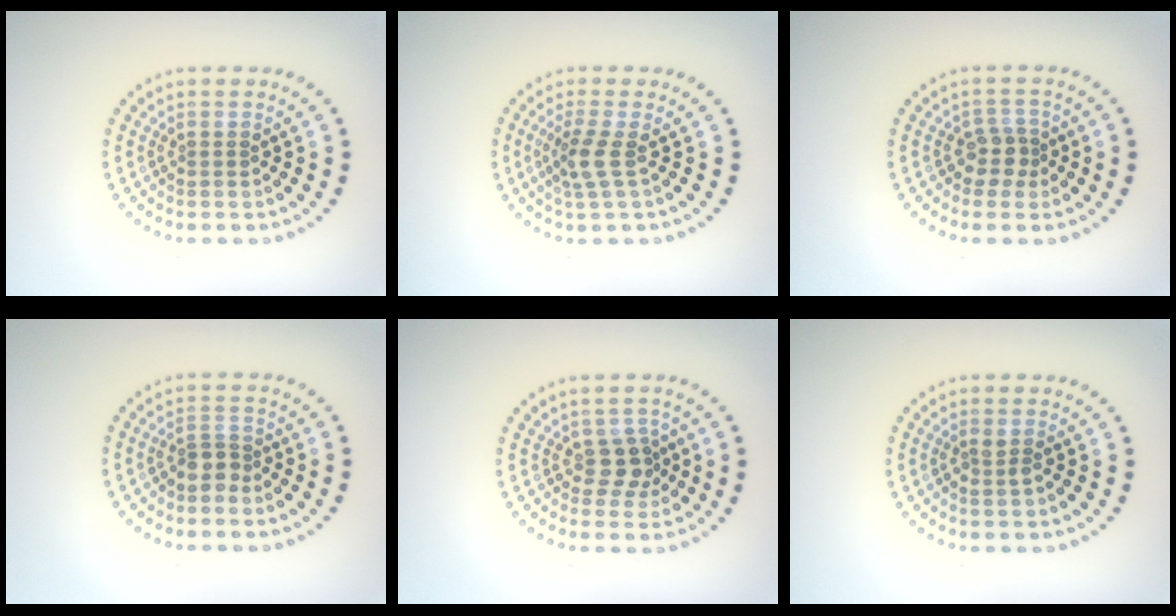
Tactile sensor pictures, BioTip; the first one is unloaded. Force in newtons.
{"total": 2.2, "press": 1.7, "slide": 1.4}
{"total": 2.2, "press": 1.7, "slide": 1.3}
{"total": 2.2, "press": 1.7, "slide": 1.3}
{"total": 2.3, "press": 2.0, "slide": 1.2}
{"total": 0.7, "press": 0.7, "slide": 0.2}